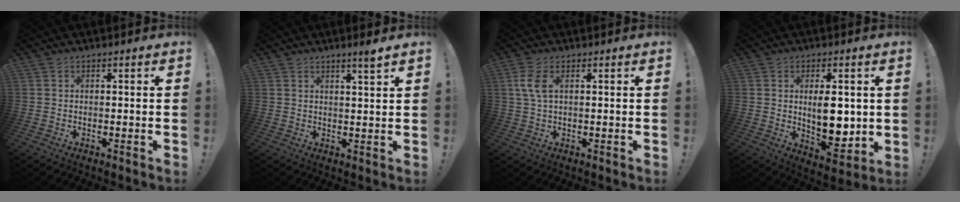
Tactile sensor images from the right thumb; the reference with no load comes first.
{"total": 3.5, "force": [2.5, -0.3, 2.3], "torque": [-0.025, -0.023, 0.037]}
{"total": 5.2, "force": [1.5, 2.1, 4.6], "torque": [-0.087, -0.001, 0.025]}
{"total": 11.4, "force": [1.1, 5.8, 9.7], "torque": [-0.147, -0.011, 0.022]}